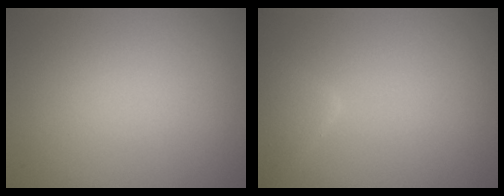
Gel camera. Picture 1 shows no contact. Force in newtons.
{"total": 2.5, "press": 2.5, "slide": 0.2}